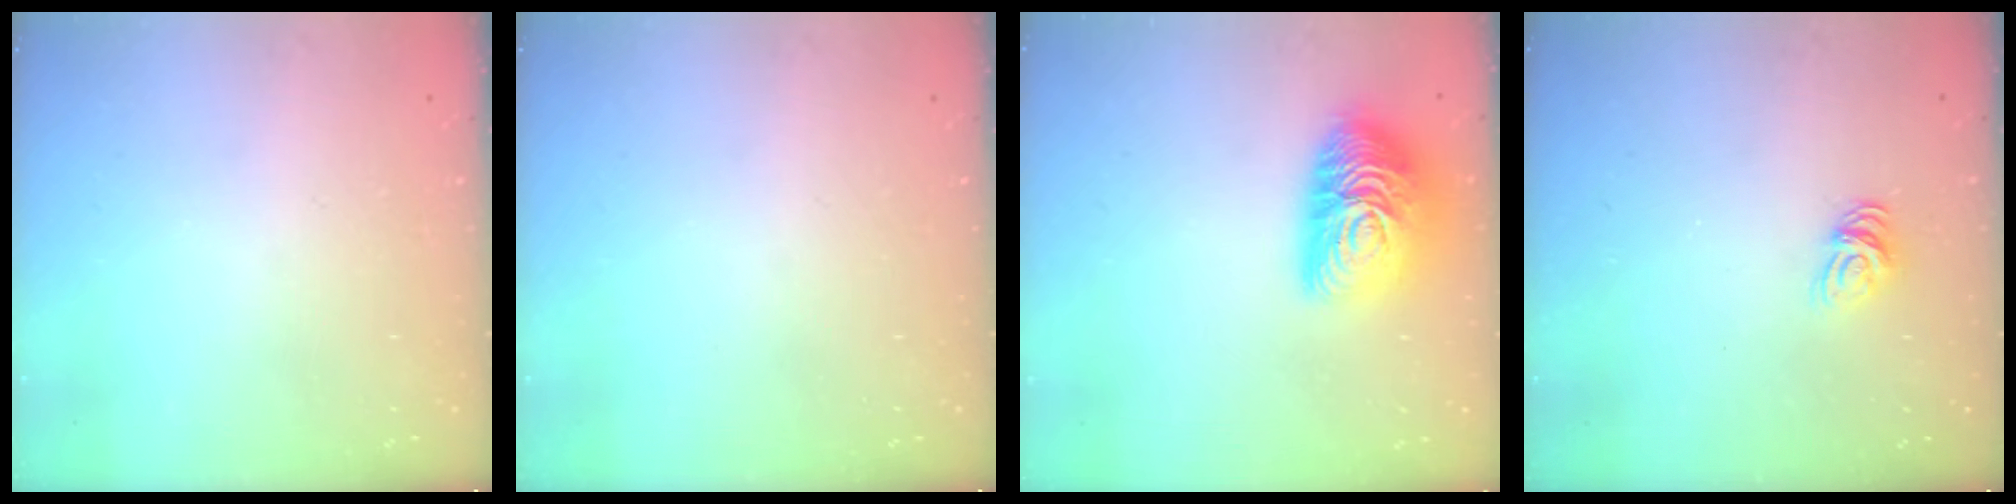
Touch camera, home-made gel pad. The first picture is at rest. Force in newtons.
{"total": 0.0}
{"total": 16.9, "press": 16.9, "slide": 1.1}
{"total": 7.3, "press": 7.3, "slide": 0.4}